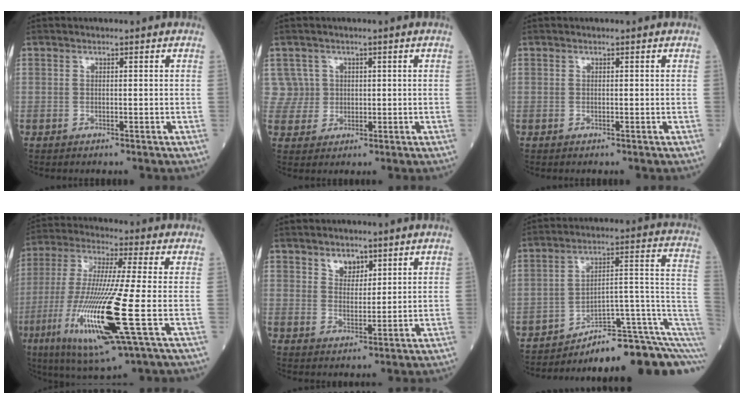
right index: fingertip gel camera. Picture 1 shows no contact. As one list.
[{"total": 3.9, "force": [1.3, 3.7, -0.3], "torque": [0.019, 0.011, 0.025]}, {"total": 0.0}, {"total": 18.2, "force": [-5.4, 0.5, 17.3], "torque": [-0.374, -0.036, -0.102]}, {"total": 3.4, "force": [2.3, 1.9, 1.4], "torque": [-0.025, -0.003, 0.044]}, {"total": 14.0, "force": [-9.6, 2.3, 10.0], "torque": [-0.087, 0.083, -0.133]}]